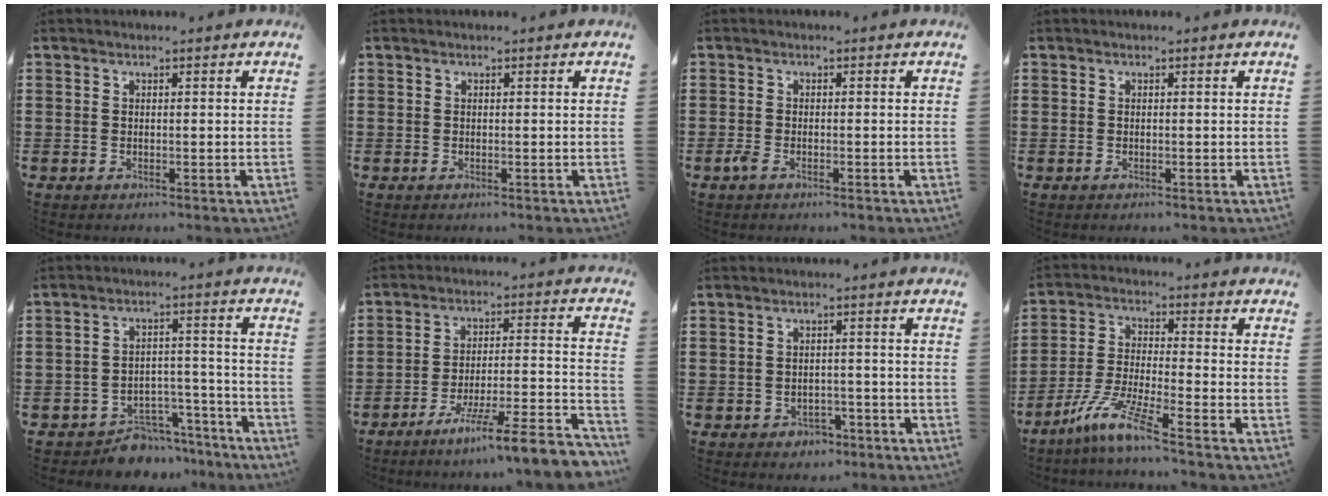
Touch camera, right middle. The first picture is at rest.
{"total": 0.0}
{"total": 1.5, "force": [-0.9, 0.4, 1.1], "torque": [-0.036, -0.008, -0.022]}
{"total": 0.0}
{"total": 5.8, "force": [-5.5, 1.6, 0.6], "torque": [-0.009, 0.022, -0.110]}
{"total": 8.6, "force": [-7.1, -0.7, 4.8], "torque": [-0.074, -0.012, -0.138]}
{"total": 1.9, "force": [-1.5, 1.1, 0.1], "torque": [-0.010, 0.001, -0.036]}
{"total": 8.0, "force": [-6.0, 0.0, 5.3], "torque": [-0.116, -0.015, -0.120]}